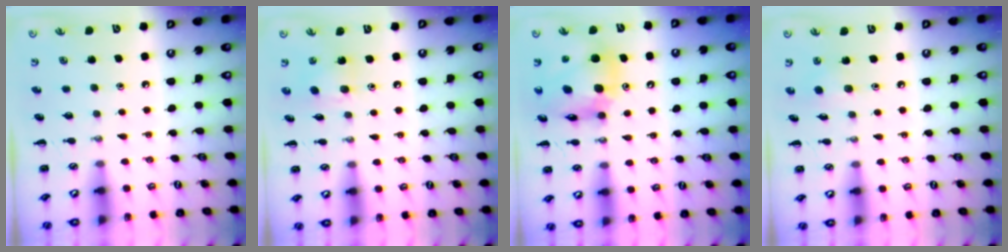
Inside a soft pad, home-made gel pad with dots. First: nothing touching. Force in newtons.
{"total": 5.6, "press": 5.5, "slide": 1.0}
{"total": 12.8, "press": 12.2, "slide": 3.7}
{"total": 2.3, "press": 2.2, "slide": 0.8}